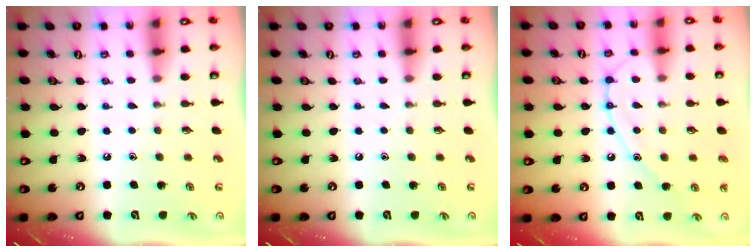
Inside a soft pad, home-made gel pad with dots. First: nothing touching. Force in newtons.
{"total": 0.0}
{"total": 12.1, "press": 12.1, "slide": 1.0}